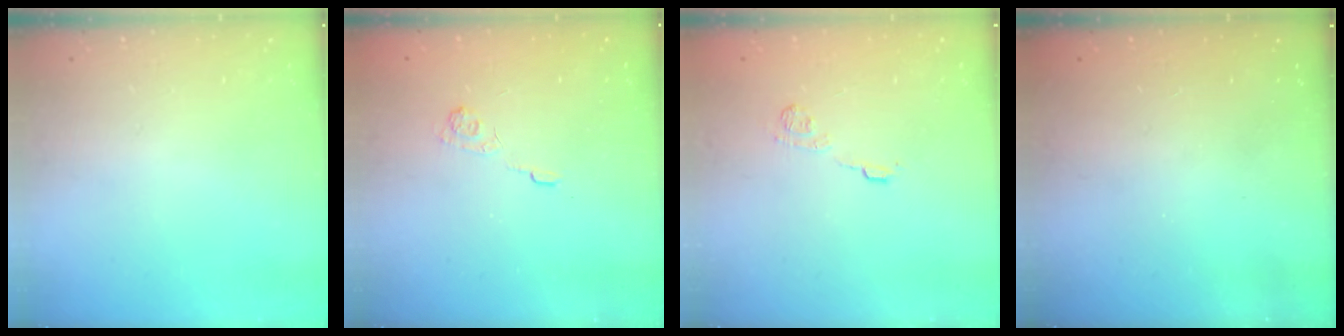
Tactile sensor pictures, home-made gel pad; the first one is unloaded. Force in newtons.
{"total": 3.7, "press": 3.4, "slide": 1.4}
{"total": 8.7, "press": 8.6, "slide": 1.3}
{"total": 2.3, "press": 2.2, "slide": 0.8}